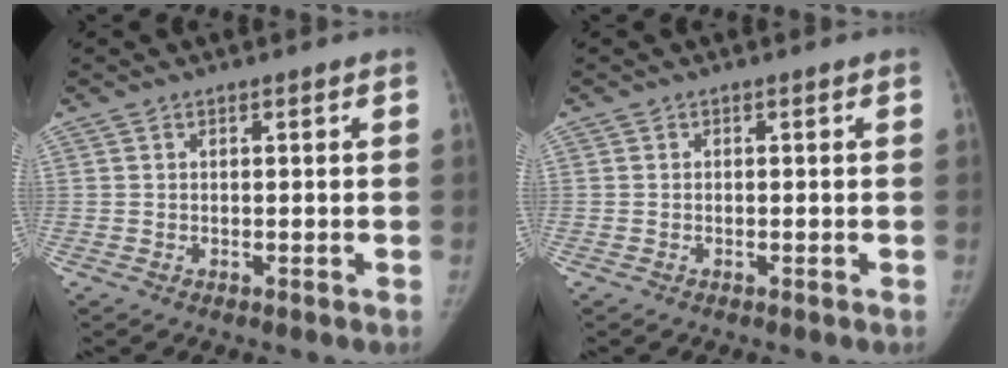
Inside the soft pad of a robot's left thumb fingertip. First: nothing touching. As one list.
[{"total": 0.0}]